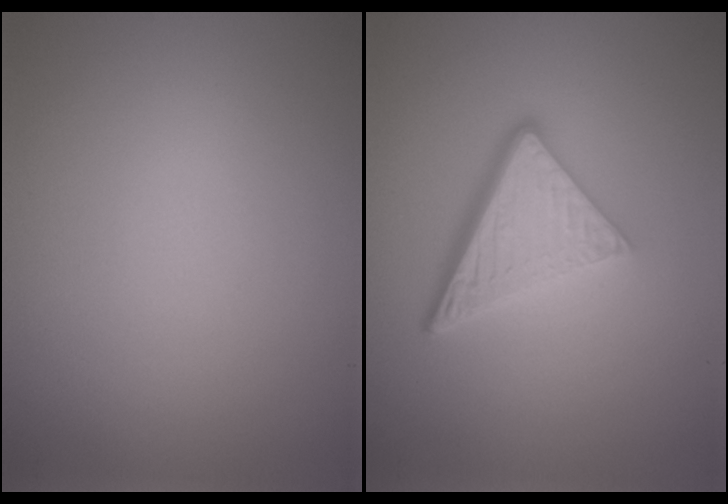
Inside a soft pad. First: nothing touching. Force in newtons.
{"total": 5.6, "press": 3.8, "slide": 4.2}